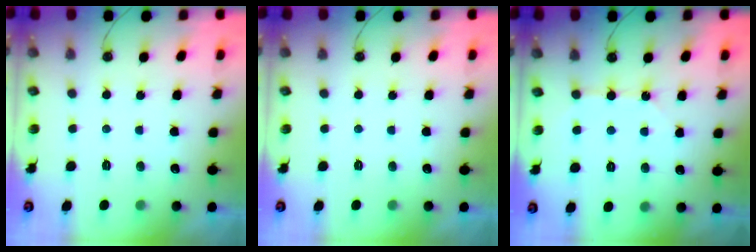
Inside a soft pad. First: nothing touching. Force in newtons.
{"total": 0.0}
{"total": 2.2, "press": 2.2, "slide": 0.3}